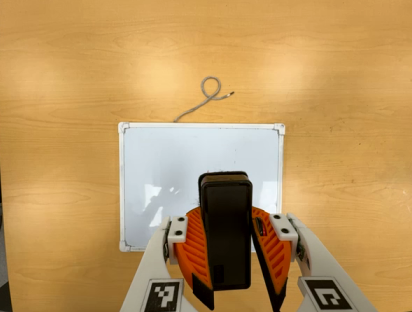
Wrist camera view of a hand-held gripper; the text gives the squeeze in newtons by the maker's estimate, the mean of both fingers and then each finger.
{"total": 10.1, "left": 9.6, "right": 10.7}